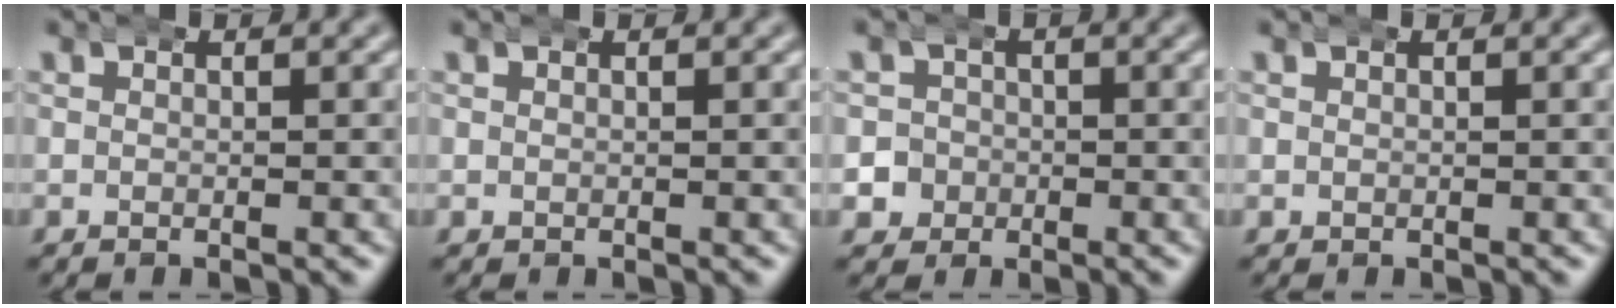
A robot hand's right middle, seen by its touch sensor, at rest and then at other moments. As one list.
[{"total": 0.0}, {"total": 5.4, "force": [-1.6, 5.1, 0.7], "torque": [-0.031, -0.021, -0.028]}, {"total": 0.0}]